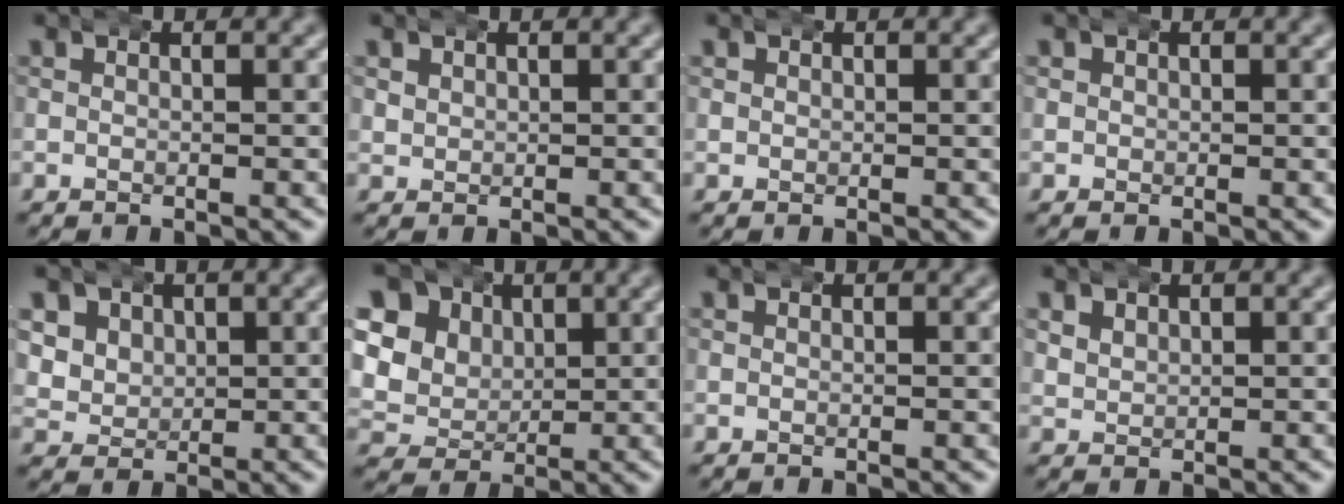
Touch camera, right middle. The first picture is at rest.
{"total": 1.2, "force": [0.5, 1.1, 0.3], "torque": [-0.011, -0.003, 0.014]}
{"total": 0.7, "force": [0.2, 0.6, 0.2], "torque": [-0.005, -0.001, 0.007]}
{"total": 1.0, "force": [0.1, 1.0, 0.3], "torque": [-0.008, -0.002, 0.004]}
{"total": 7.4, "force": [0.9, 6.8, 2.7], "torque": [-0.084, -0.023, 0.015]}
{"total": 13.7, "force": [2.9, 12.1, 5.6], "torque": [-0.144, -0.009, 0.033]}
{"total": 0.0}
{"total": 1.9, "force": [0.9, 1.6, 0.6], "torque": [-0.020, -0.004, 0.020]}